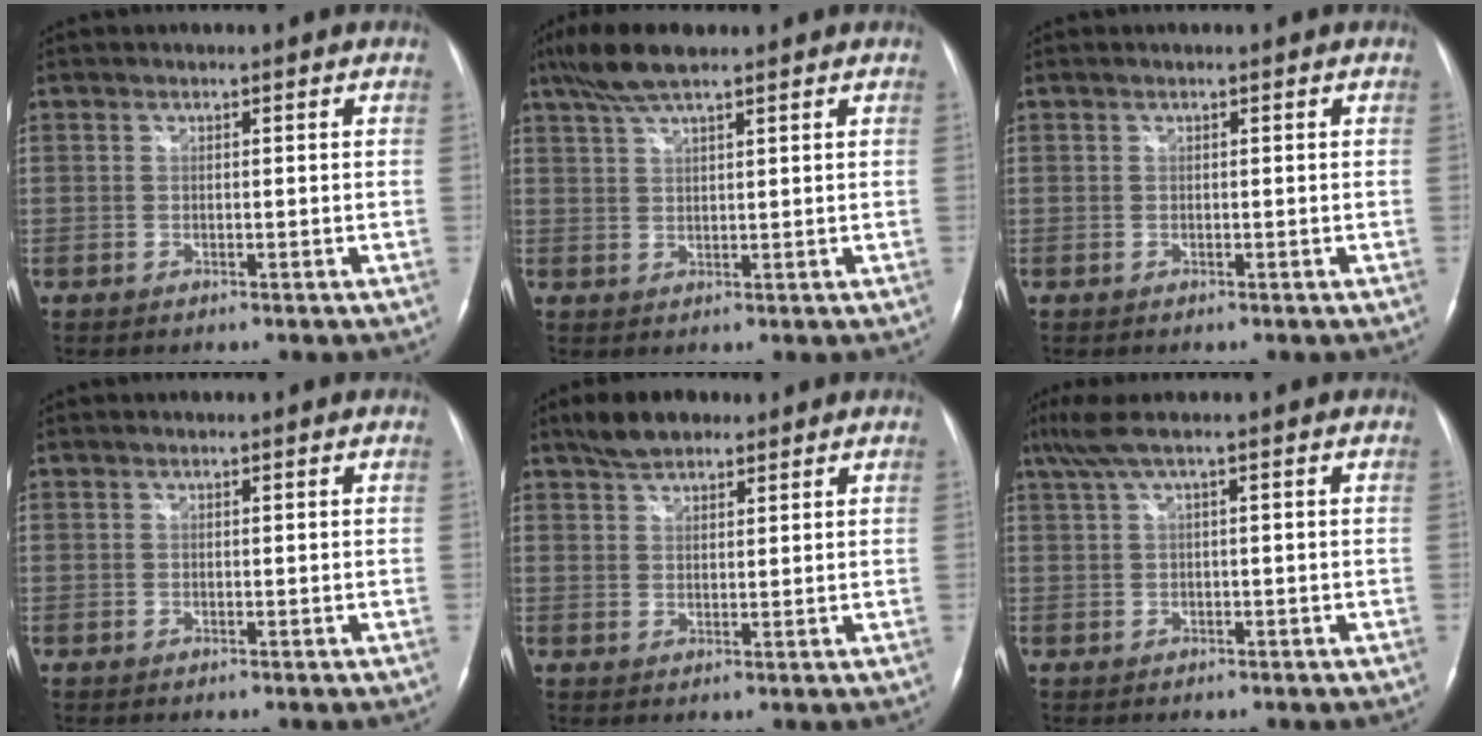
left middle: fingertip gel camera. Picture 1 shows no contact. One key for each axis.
{"total": 6.3, "fx": 4.8, "fy": 0.9, "fz": 4.0, "tx": -0.087, "ty": 0.020, "tz": 0.091}
{"total": 0.0}
{"total": 0.0}
{"total": 5.1, "fx": 3.9, "fy": 2.2, "fz": 2.3, "tx": -0.050, "ty": 0.013, "tz": 0.074}
{"total": 3.7, "fx": 1.6, "fy": -0.2, "fz": 3.3, "tx": -0.077, "ty": 0.032, "tz": 0.038}